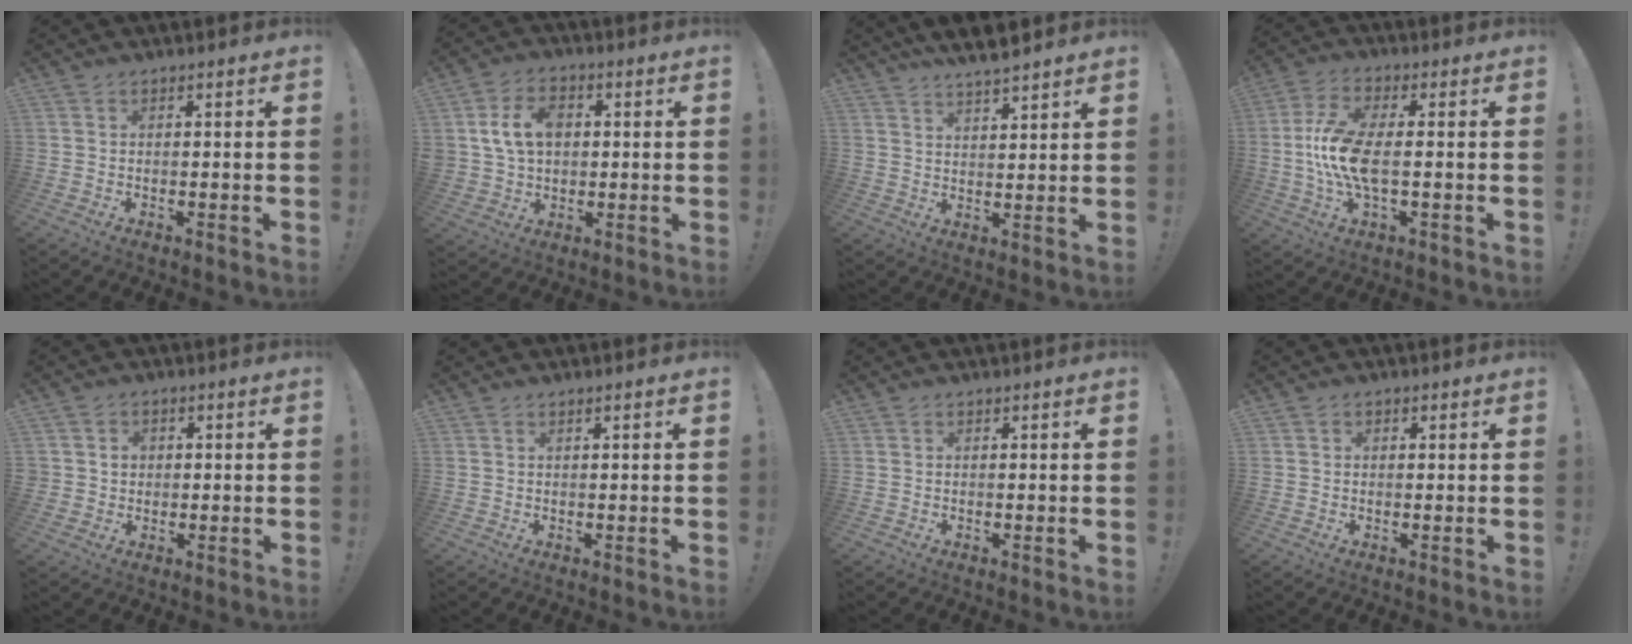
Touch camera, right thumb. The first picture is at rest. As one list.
[{"total": 10.8, "force": [2.5, 8.5, 6.2], "torque": [-0.102, 0.004, 0.051]}, {"total": 6.8, "force": [6.2, 1.0, 2.8], "torque": [-0.051, -0.033, 0.111]}, {"total": 12.6, "force": [-0.7, 5.2, 11.4], "torque": [-0.214, 0.000, -0.009]}, {"total": 3.4, "force": [0.5, 3.2, 0.8], "torque": [-0.019, 0.005, 0.011]}, {"total": 0.9, "force": [0.6, -0.2, 0.7], "torque": [-0.016, 0.000, 0.010]}, {"total": 0.0}, {"total": 0.9, "force": [0.2, 0.8, 0.3], "torque": [0.002, 0.000, 0.002]}]